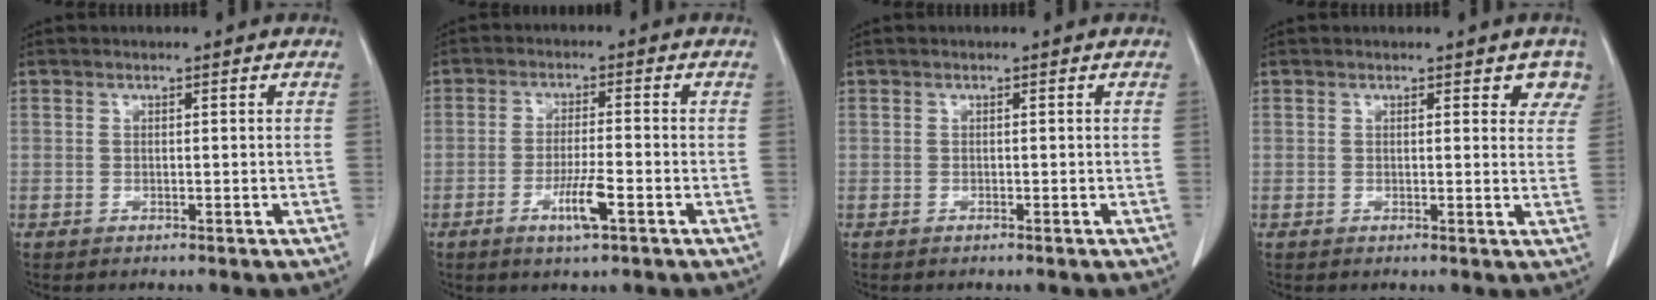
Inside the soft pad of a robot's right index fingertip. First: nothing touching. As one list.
[{"total": 5.3, "force": [-2.3, 0.3, 4.7], "torque": [-0.085, -0.006, -0.040]}, {"total": 0.0}, {"total": 3.9, "force": [3.0, 1.8, 1.8], "torque": [-0.002, -0.001, 0.021]}]